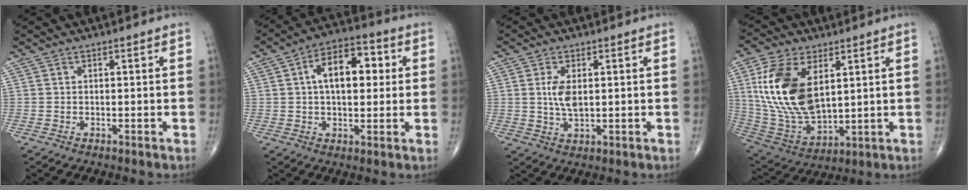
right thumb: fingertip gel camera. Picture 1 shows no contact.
{"total": 12.3, "force": [2.4, 6.8, 9.9], "torque": [-0.132, 0.019, 0.031]}
{"total": 4.9, "force": [0.8, 2.4, 4.2], "torque": [-0.083, -0.008, 0.019]}
{"total": 19.0, "force": [5.1, 10.3, 15.2], "torque": [-0.296, -0.027, 0.108]}